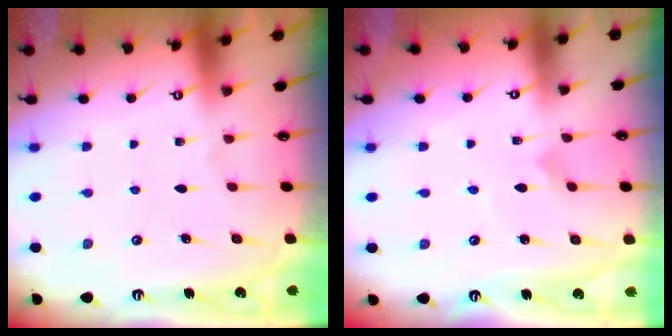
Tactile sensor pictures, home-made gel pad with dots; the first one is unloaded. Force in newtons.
{"total": 2.9, "press": 2.9, "slide": 0.2}